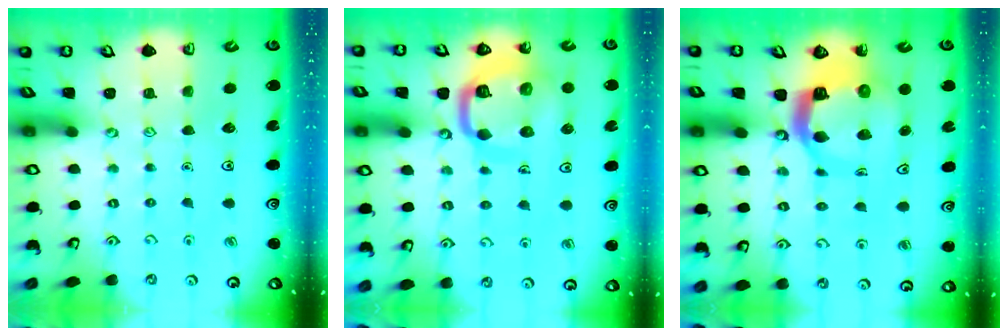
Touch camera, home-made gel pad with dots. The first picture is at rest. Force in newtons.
{"total": 13.4, "press": 13.4, "slide": 1.5}
{"total": 10.3, "press": 10.3, "slide": 1.2}